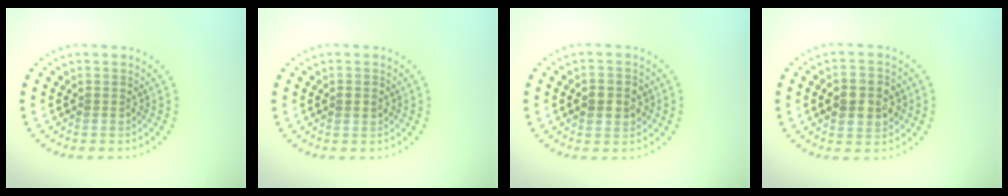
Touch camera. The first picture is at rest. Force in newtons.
{"total": 1.1, "press": 1.1, "slide": 0.2}
{"total": 2.5, "press": 2.4, "slide": 0.4}
{"total": 4.4, "press": 4.3, "slide": 0.5}